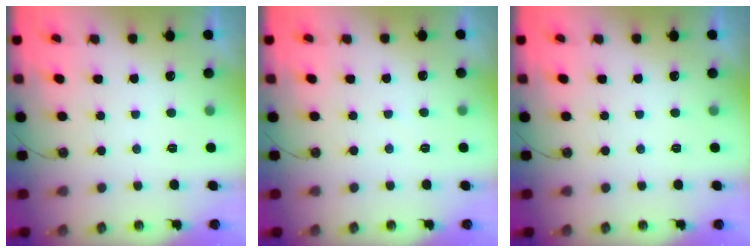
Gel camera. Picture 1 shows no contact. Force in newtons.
{"total": 1.2, "press": 1.2, "slide": 0.3}
{"total": 0.0}